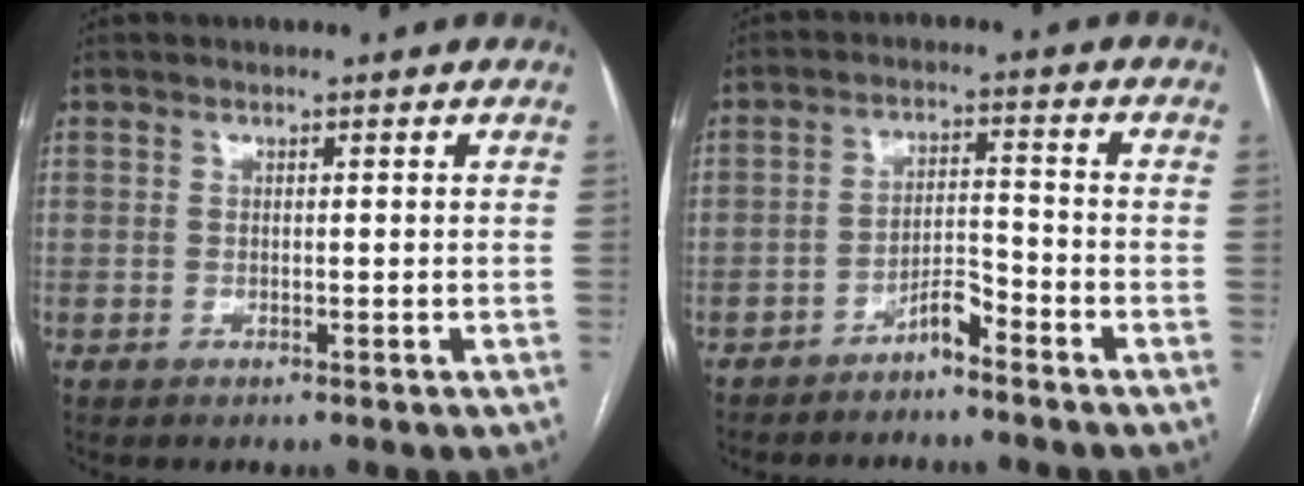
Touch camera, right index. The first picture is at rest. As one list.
[{"total": 4.4, "force": [-3.7, 0.9, 2.2], "torque": [-0.041, 0.010, -0.065]}]